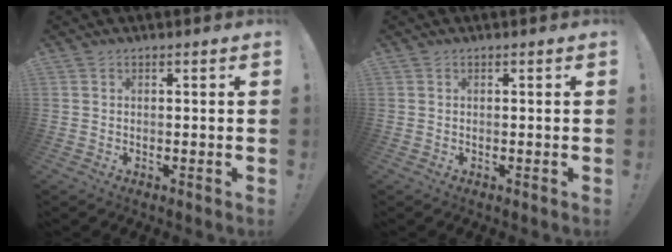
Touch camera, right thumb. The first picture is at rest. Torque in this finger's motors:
{"motor_torque": [0.00, 0.00, 0.00, 0.00, 0.00]}